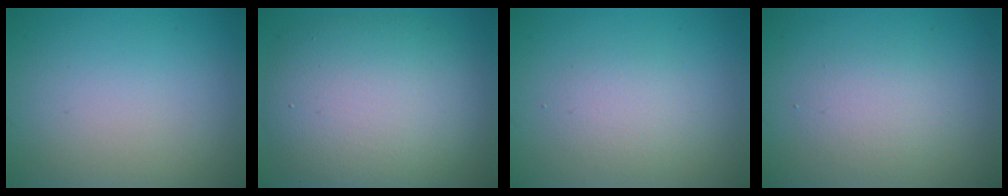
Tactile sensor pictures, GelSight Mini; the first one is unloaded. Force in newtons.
{"total": 9.9, "press": 9.9, "slide": 0.4}
{"total": 2.0, "press": 2.0, "slide": 0.1}
{"total": 2.2, "press": 2.2, "slide": 0.1}